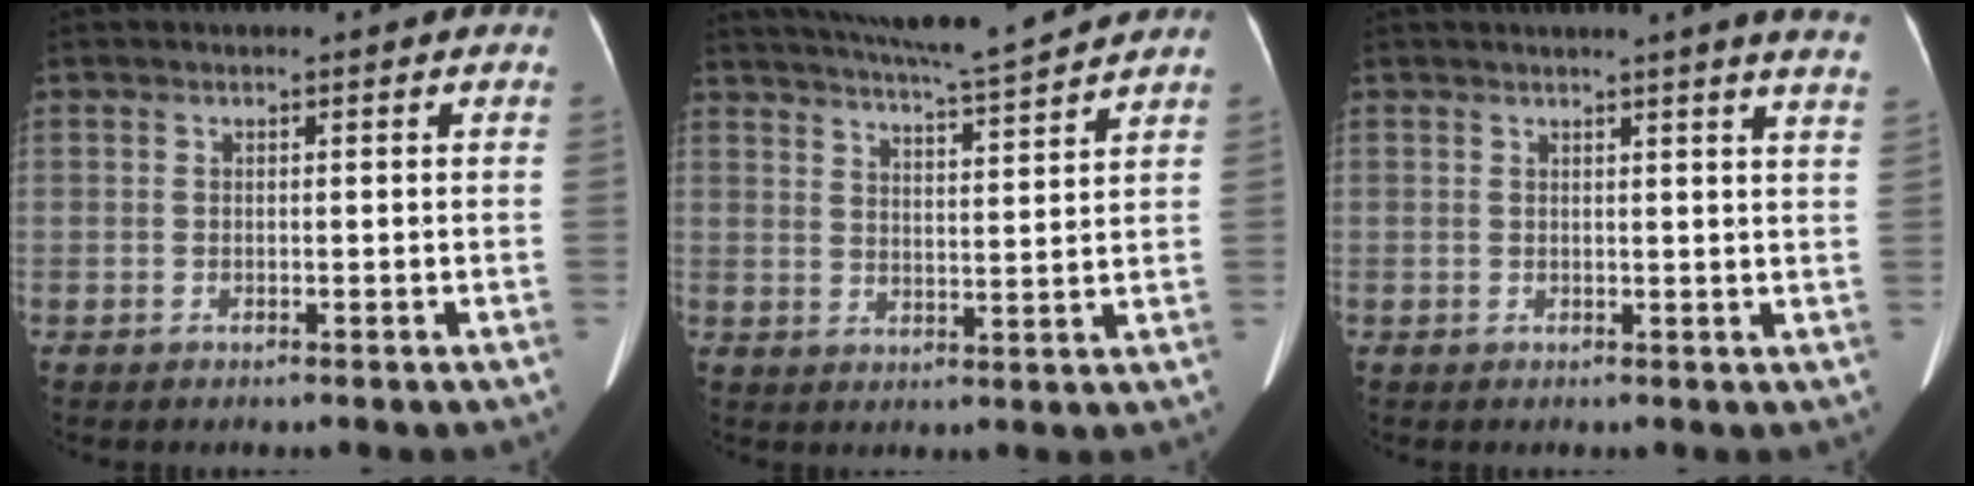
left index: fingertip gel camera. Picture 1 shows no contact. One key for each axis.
{"total": 13.1, "fx": 12.0, "fy": -0.7, "fz": 5.1, "tx": -0.094, "ty": 0.001, "tz": 0.178}
{"total": 8.6, "fx": 7.5, "fy": -0.5, "fz": 4.1, "tx": -0.043, "ty": -0.016, "tz": 0.059}